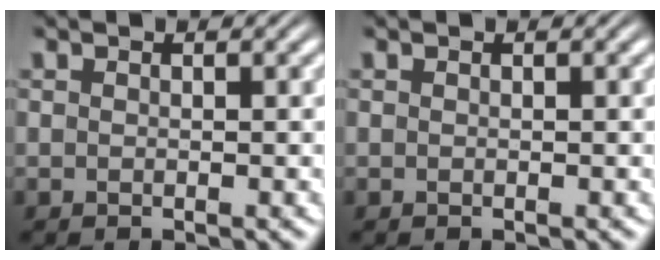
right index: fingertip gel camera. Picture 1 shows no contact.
{"total": 0.0}